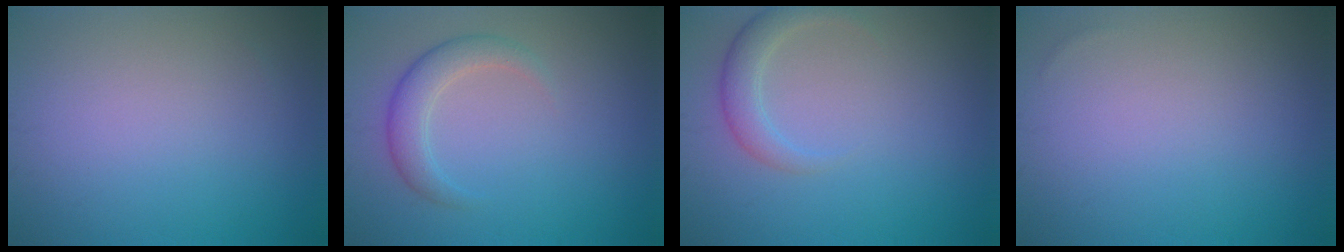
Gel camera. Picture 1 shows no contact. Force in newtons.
{"total": 2.7, "press": 2.7, "slide": 0.2}
{"total": 2.4, "press": 2.4, "slide": 0.2}
{"total": 0.0}